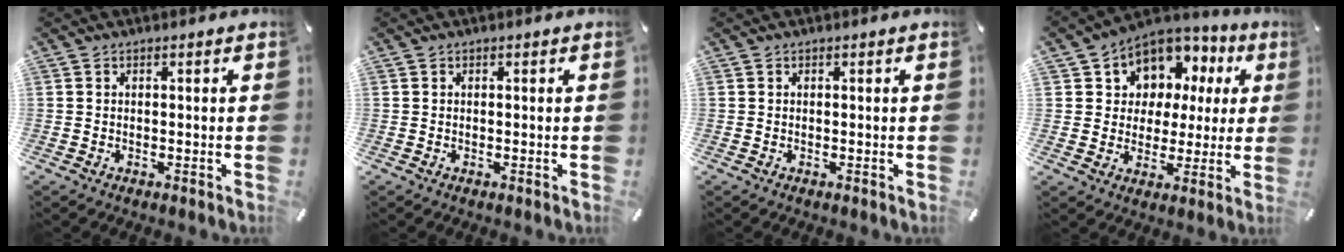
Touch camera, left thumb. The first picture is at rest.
{"total": 0.0}
{"total": 0.0}
{"total": 9.1, "force": [4.4, 7.8, 2.0], "torque": [-0.058, -0.038, 0.085]}